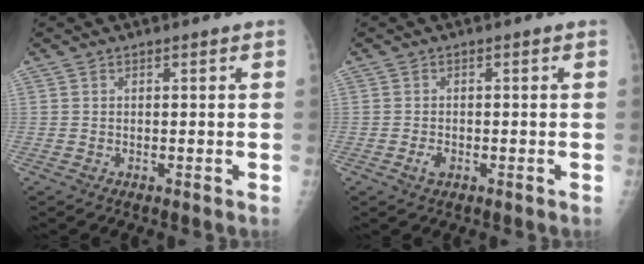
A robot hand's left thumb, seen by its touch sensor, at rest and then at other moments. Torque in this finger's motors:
{"motor_torque": [-0.28, 0.09, 0.05, 0.01, 0.00]}